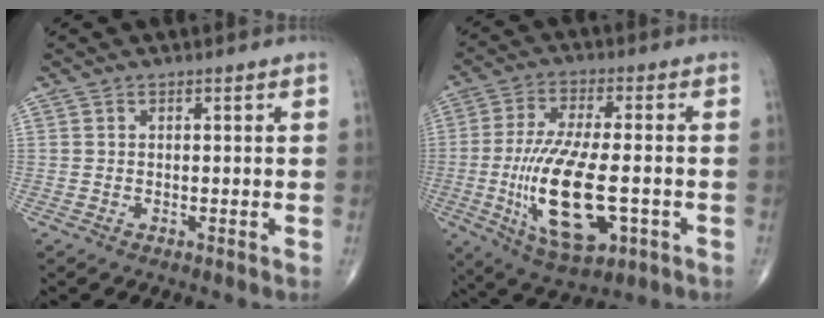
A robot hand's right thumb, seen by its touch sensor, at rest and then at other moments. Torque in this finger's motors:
{"motor_torque": [2.93, 2.08, 1.91, -0.34, 0.63]}